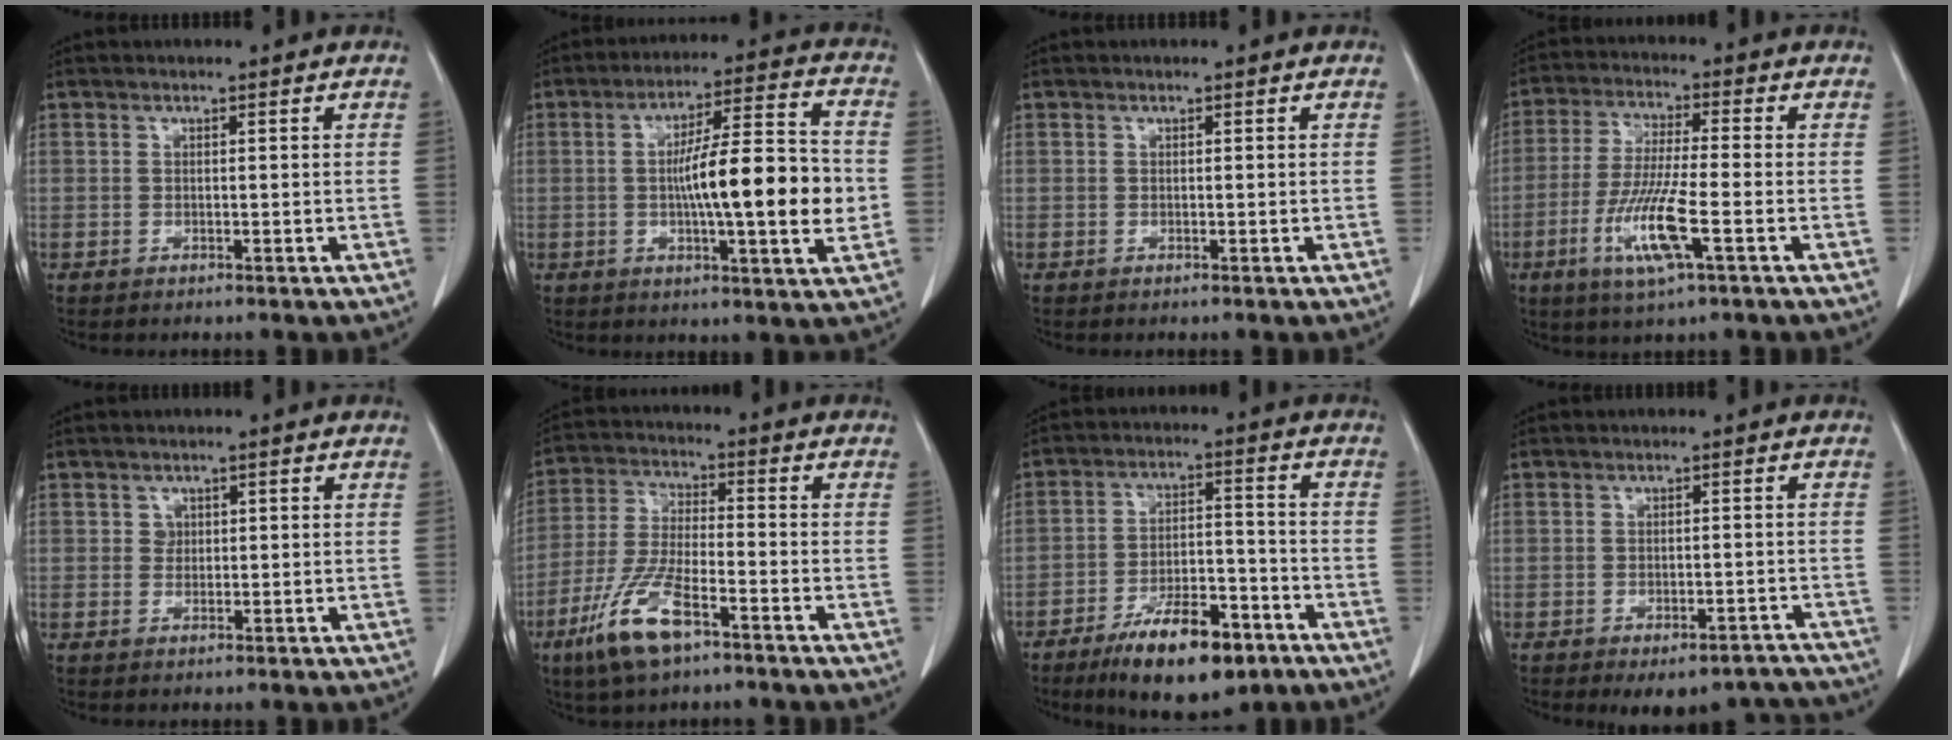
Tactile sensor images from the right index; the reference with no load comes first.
{"total": 15.7, "force": [-1.3, 1.5, 15.5], "torque": [-0.245, 0.007, -0.024]}
{"total": 0.0}
{"total": 10.4, "force": [-3.7, 0.6, 9.7], "torque": [-0.195, -0.016, -0.071]}
{"total": 1.5, "force": [0.4, 1.3, 0.5], "torque": [-0.004, 0.003, 0.009]}
{"total": 11.2, "force": [-6.4, 2.7, 8.8], "torque": [-0.187, -0.017, -0.121]}
{"total": 13.6, "force": [-8.6, 4.6, 9.4], "torque": [-0.153, 0.002, -0.138]}
{"total": 11.0, "force": [-9.2, 4.6, 3.7], "torque": [-0.034, 0.019, -0.105]}